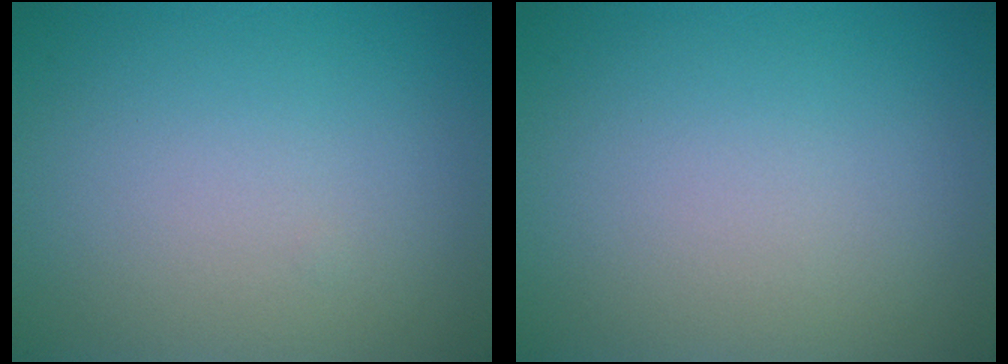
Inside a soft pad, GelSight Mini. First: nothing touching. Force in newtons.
{"total": 0.0}